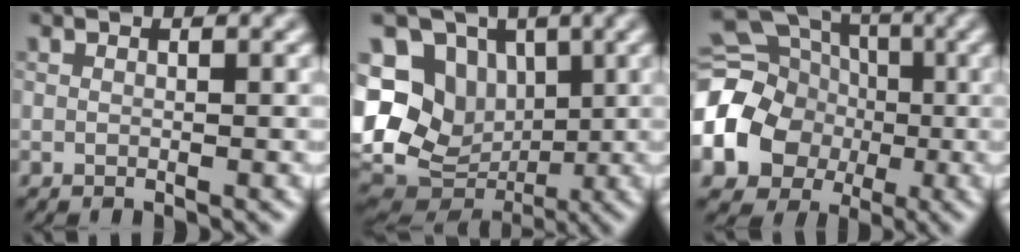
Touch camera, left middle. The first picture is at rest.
{"total": 14.1, "force": [1.0, 12.0, 7.3], "torque": [-0.155, 0.011, 0.010]}
{"total": 17.4, "force": [-2.5, 15.6, 7.3], "torque": [-0.178, -0.004, -0.079]}